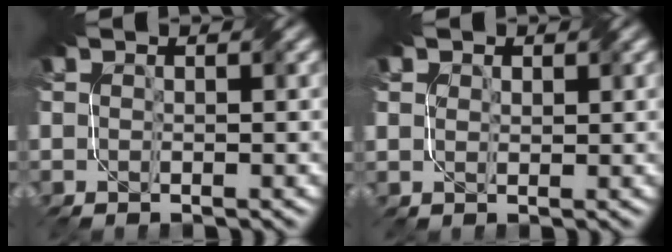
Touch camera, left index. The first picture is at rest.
{"total": 1.8, "force": [1.4, 1.1, -0.3], "torque": [0.008, 0.006, 0.022]}